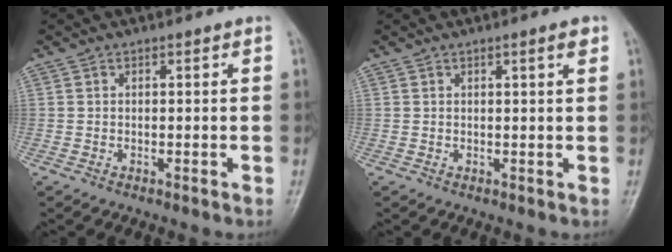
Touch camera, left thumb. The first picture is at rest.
{"total": 1.8, "force": [1.0, 0.1, 1.4], "torque": [-0.019, -0.002, 0.014]}